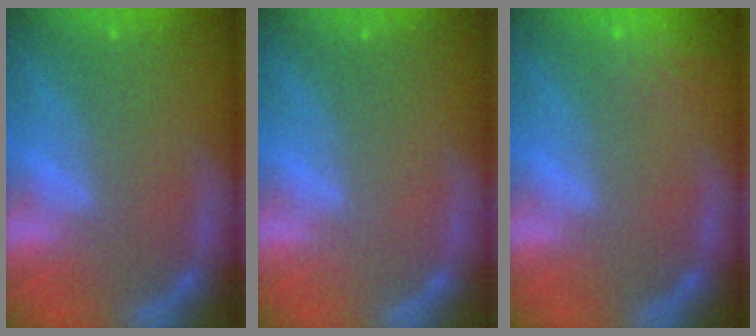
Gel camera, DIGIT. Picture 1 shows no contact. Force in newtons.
{"total": 0.0}
{"total": 5.1}